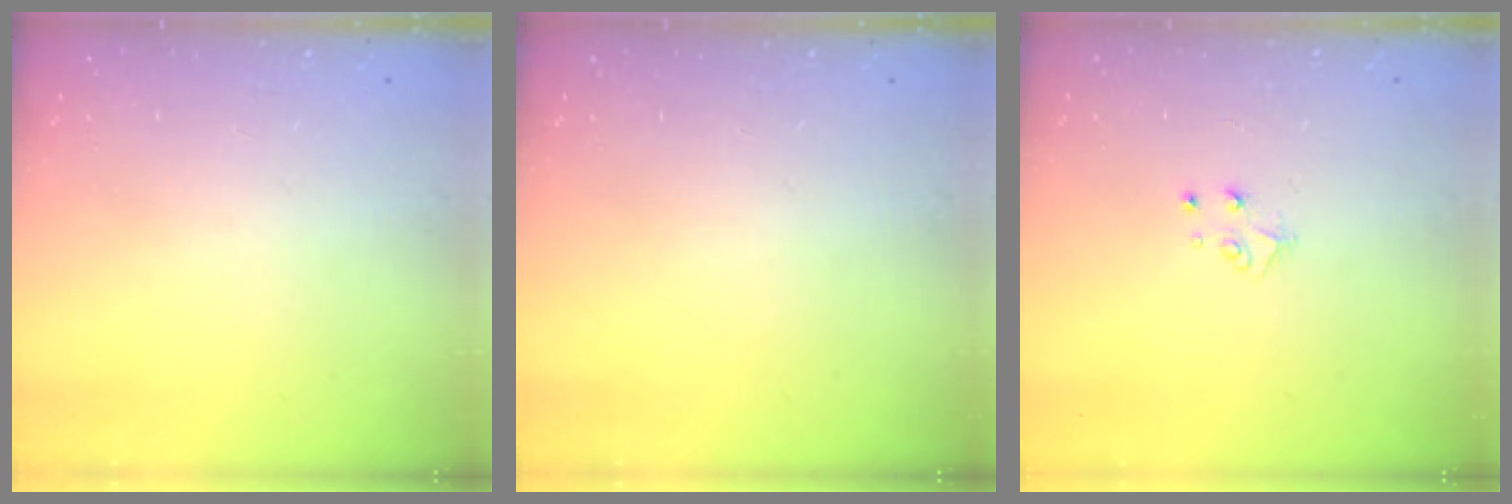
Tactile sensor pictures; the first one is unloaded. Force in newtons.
{"total": 0.0}
{"total": 4.8, "press": 4.8, "slide": 0.5}